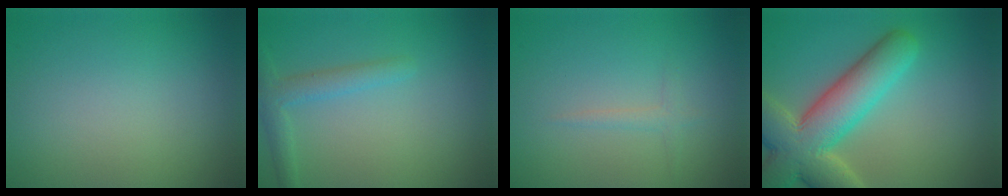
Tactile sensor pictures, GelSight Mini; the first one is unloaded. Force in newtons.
{"total": 2.3, "press": 2.3, "slide": 0.1}
{"total": 1.3, "press": 1.3, "slide": 0.0}
{"total": 9.9, "press": 9.9, "slide": 0.8}